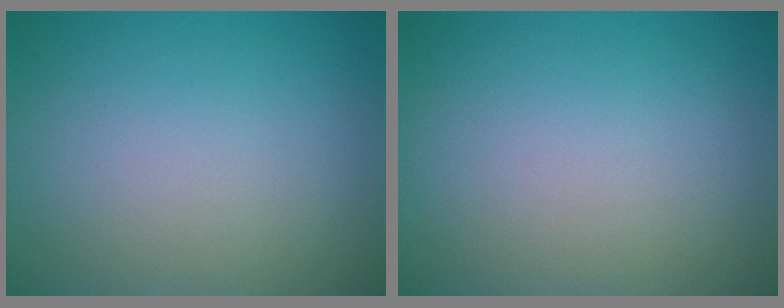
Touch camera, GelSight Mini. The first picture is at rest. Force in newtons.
{"total": 0.0}